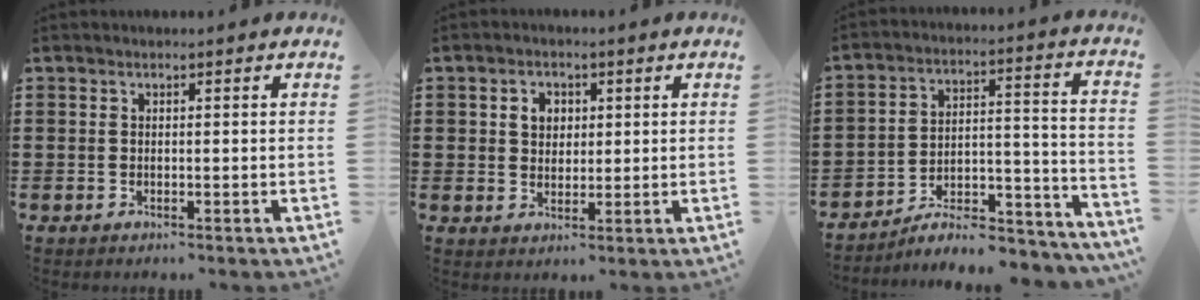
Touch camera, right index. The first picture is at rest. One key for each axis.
{"total": 3.2, "fx": 0.8, "fy": 2.7, "fz": 1.5, "tx": -0.041, "ty": 0.013, "tz": 0.012}
{"total": 7.3, "fx": -6.3, "fy": 2.0, "fz": 3.0, "tx": -0.040, "ty": 0.011, "tz": -0.118}